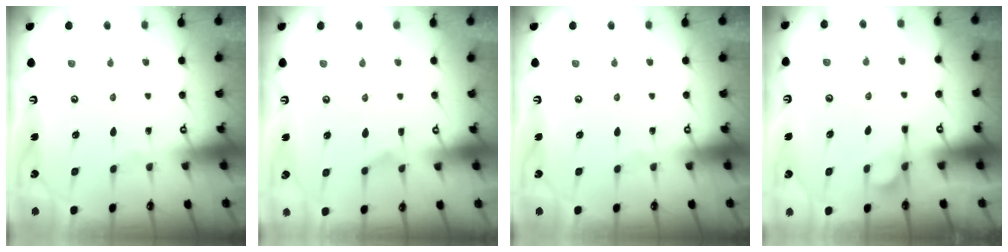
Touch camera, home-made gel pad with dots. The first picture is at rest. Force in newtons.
{"total": 6.3, "press": 6.1, "slide": 1.4}
{"total": 0.0}
{"total": 2.1, "press": 1.9, "slide": 0.9}